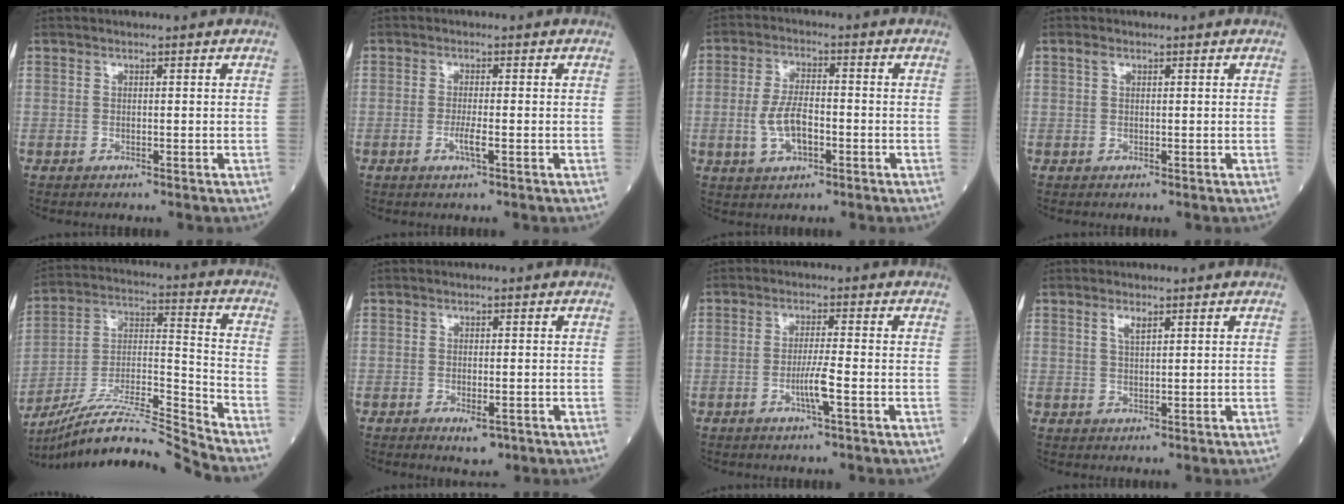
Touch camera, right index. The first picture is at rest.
{"total": 2.3, "force": [-0.8, 0.0, 2.2], "torque": [-0.044, -0.003, -0.015]}
{"total": 6.4, "force": [-1.7, 2.7, 5.5], "torque": [-0.117, 0.004, -0.029]}
{"total": 0.8, "force": [0.4, 0.4, 0.5], "torque": [-0.013, 0.008, 0.008]}
{"total": 17.4, "force": [-16.4, -2.7, 5.3], "torque": [-0.091, 0.019, -0.294]}
{"total": 2.6, "force": [-1.4, 0.9, 2.0], "torque": [-0.031, -0.002, -0.016]}
{"total": 3.7, "force": [-1.4, -0.4, 3.4], "torque": [-0.065, -0.005, -0.029]}
{"total": 1.8, "force": [1.0, 0.4, 1.4], "torque": [-0.029, 0.001, 0.021]}